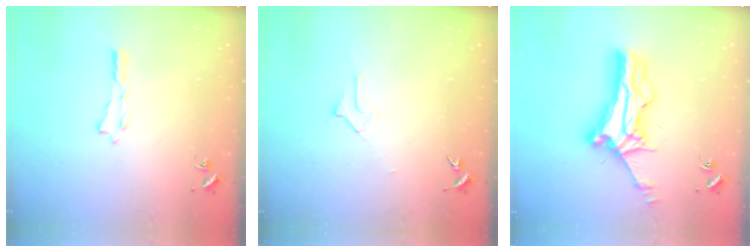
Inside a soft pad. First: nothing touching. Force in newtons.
{"total": 1.6, "press": 1.6, "slide": 0.1}
{"total": 11.6, "press": 11.6, "slide": 1.1}